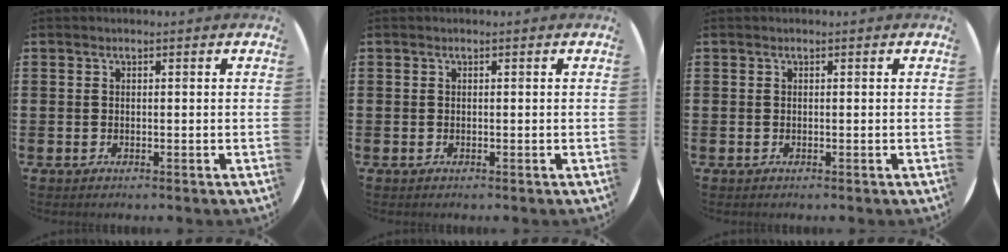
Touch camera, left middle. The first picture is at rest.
{"total": 0.0}
{"total": 0.0}